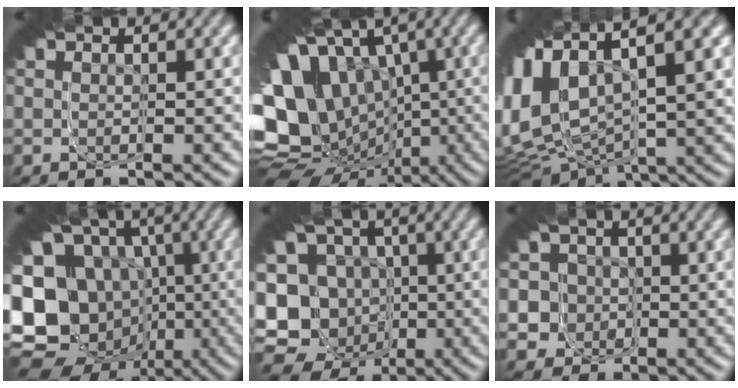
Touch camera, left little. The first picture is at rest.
{"total": 20.3, "force": [-3.5, 14.0, 14.2], "torque": [-0.217, -0.027, -0.055]}
{"total": 16.5, "force": [-1.0, 12.6, 10.6], "torque": [-0.205, -0.016, -0.030]}
{"total": 21.1, "force": [-6.1, 14.3, 14.4], "torque": [-0.220, -0.055, -0.090]}
{"total": 18.4, "force": [-3.2, 14.3, 11.1], "torque": [-0.192, -0.029, -0.059]}
{"total": 11.8, "force": [-0.9, 10.8, 4.7], "torque": [-0.109, -0.031, -0.023]}